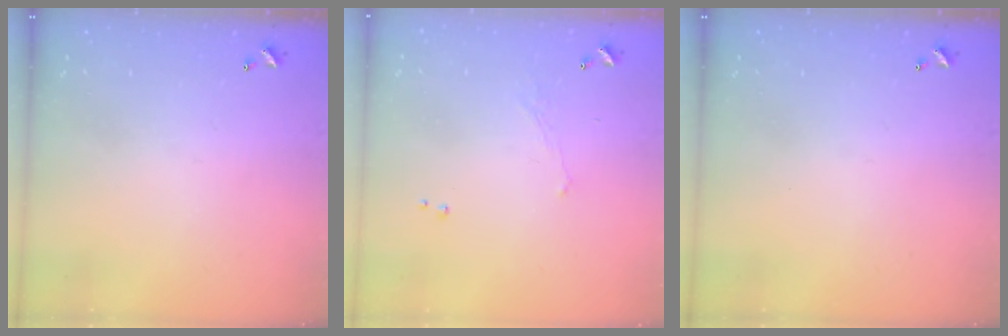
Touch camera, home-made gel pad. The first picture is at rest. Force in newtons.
{"total": 1.1, "press": 1.0, "slide": 0.6}
{"total": 0.0}